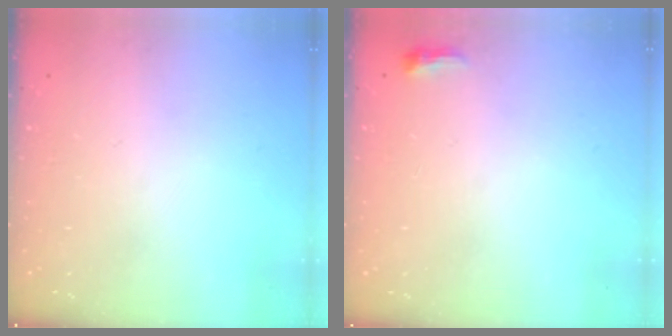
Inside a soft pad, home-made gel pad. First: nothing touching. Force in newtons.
{"total": 3.4, "press": 3.3, "slide": 0.8}